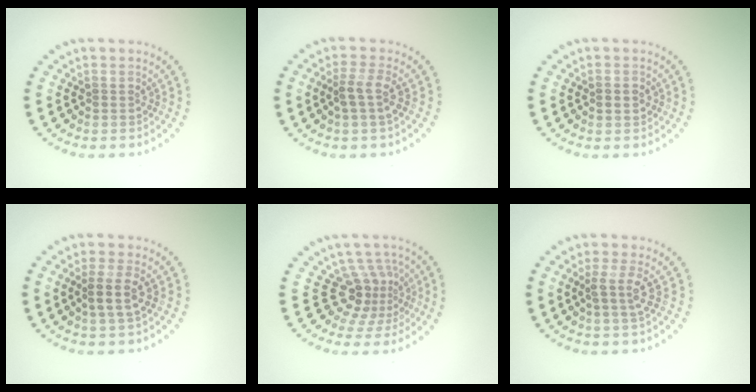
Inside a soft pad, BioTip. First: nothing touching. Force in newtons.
{"total": 2.2, "press": 1.7, "slide": 1.4}
{"total": 1.4, "press": 1.4, "slide": 0.0}
{"total": 2.4, "press": 2.0, "slide": 1.3}
{"total": 3.9, "press": 2.6, "slide": 2.8}
{"total": 2.1, "press": 1.5, "slide": 1.5}